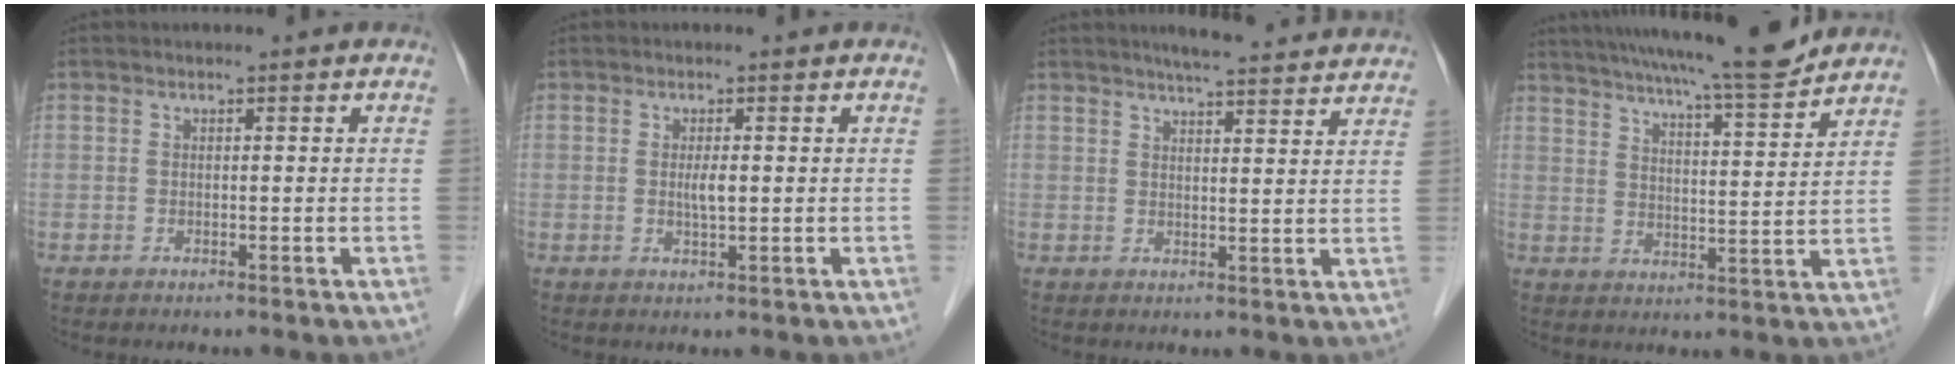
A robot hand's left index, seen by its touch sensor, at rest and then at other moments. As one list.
[{"total": 2.0, "force": [0.1, 0.4, 1.9], "torque": [-0.040, -0.001, 0.002]}, {"total": 12.7, "force": [11.7, 1.1, 4.9], "torque": [-0.060, 0.009, 0.135]}, {"total": 15.6, "force": [13.8, 0.2, 7.2], "torque": [-0.116, -0.001, 0.199]}]